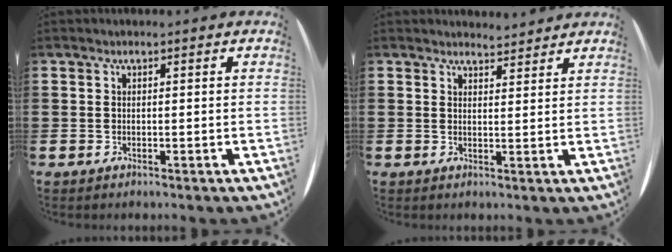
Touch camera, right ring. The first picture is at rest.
{"total": 2.5, "force": [2.4, 0.2, -0.2], "torque": [-0.001, -0.007, 0.046]}